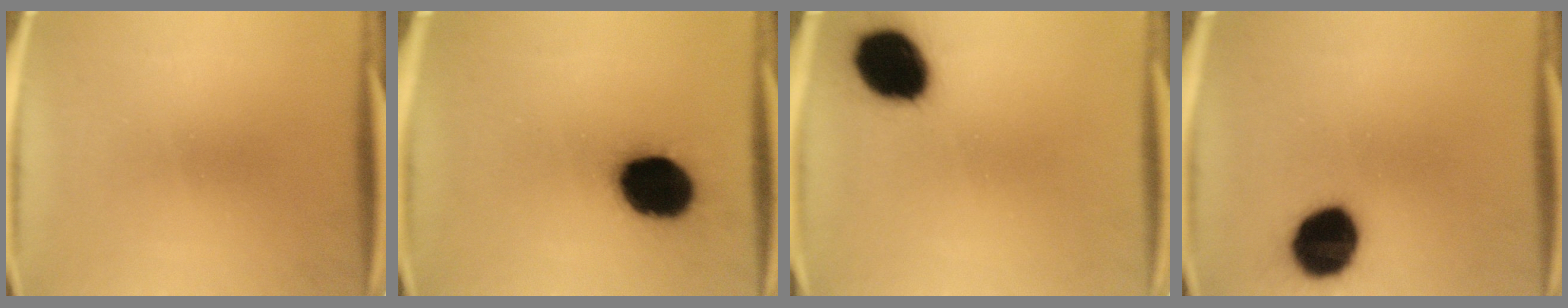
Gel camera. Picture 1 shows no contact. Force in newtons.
{"total": 18.7}
{"total": 16.1}
{"total": 15.5}